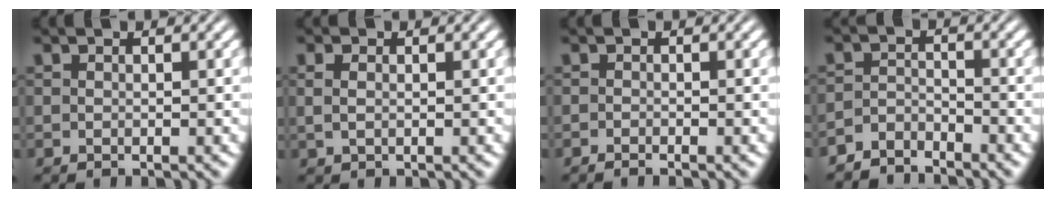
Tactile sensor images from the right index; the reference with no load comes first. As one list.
[{"total": 0.9, "force": [0.4, -0.6, 0.6], "torque": [-0.009, -0.001, 0.014]}, {"total": 1.3, "force": [-1.0, -0.8, -0.1], "torque": [0.009, -0.004, -0.015]}, {"total": 3.2, "force": [-3.1, 0.4, 0.2], "torque": [0.011, -0.011, -0.054]}]